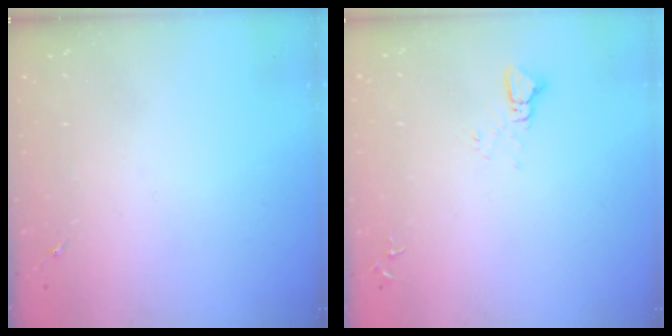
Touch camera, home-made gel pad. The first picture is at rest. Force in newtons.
{"total": 3.7, "press": 3.7, "slide": 0.3}